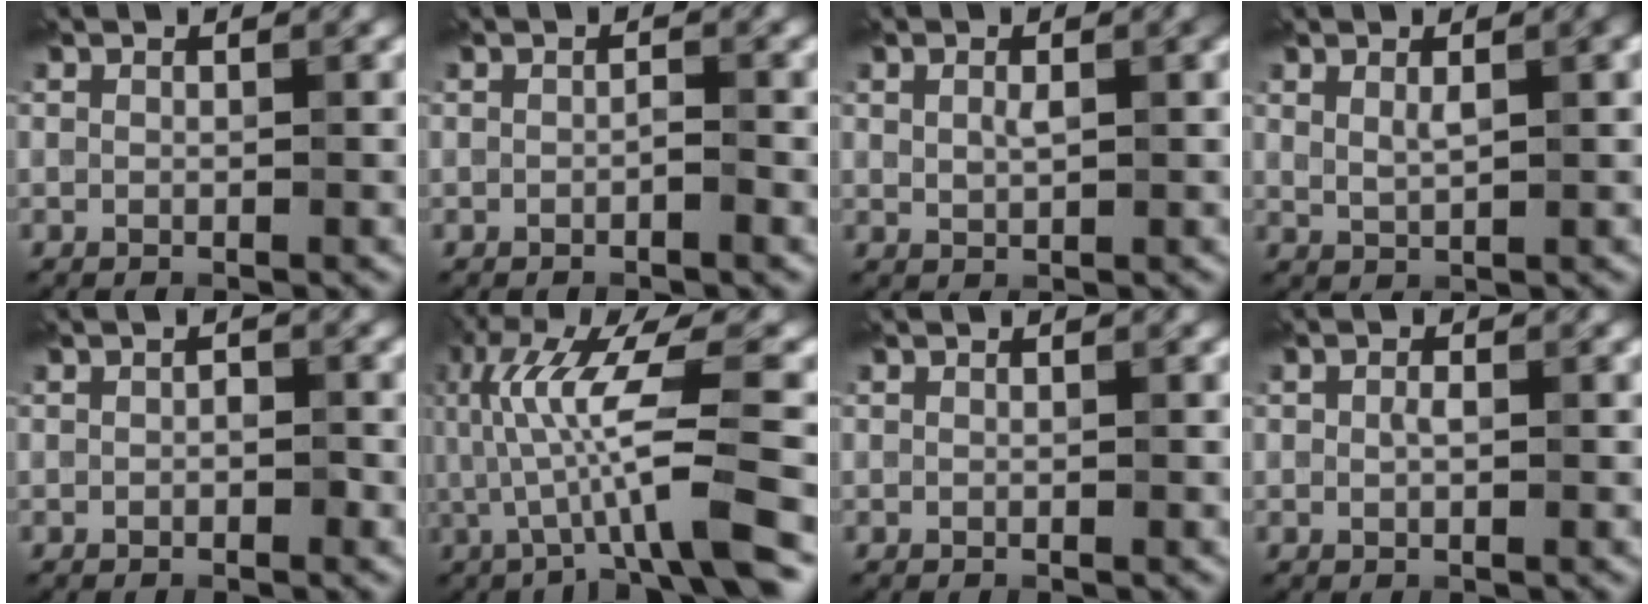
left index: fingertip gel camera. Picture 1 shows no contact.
{"total": 0.6, "force": [-0.2, 0.0, 0.6], "torque": [-0.011, 0.003, -0.004]}
{"total": 1.3, "force": [1.0, 0.4, 0.7], "torque": [-0.023, 0.008, 0.017]}
{"total": 1.7, "force": [1.4, 0.4, 1.0], "torque": [-0.023, 0.008, 0.024]}
{"total": 0.7, "force": [-0.2, 0.4, 0.5], "torque": [-0.012, 0.006, -0.003]}
{"total": 9.1, "force": [0.1, 1.4, 9.0], "torque": [-0.158, 0.013, 0.001]}
{"total": 0.0}
{"total": 0.7, "force": [0.4, 0.3, 0.6], "torque": [-0.018, 0.008, 0.005]}